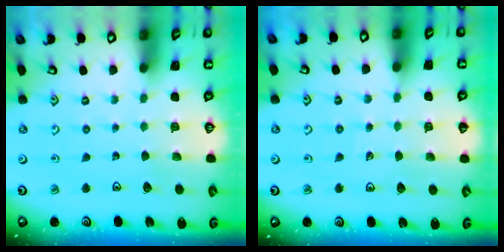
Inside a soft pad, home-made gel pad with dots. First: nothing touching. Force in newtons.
{"total": 4.5, "press": 4.5, "slide": 0.7}